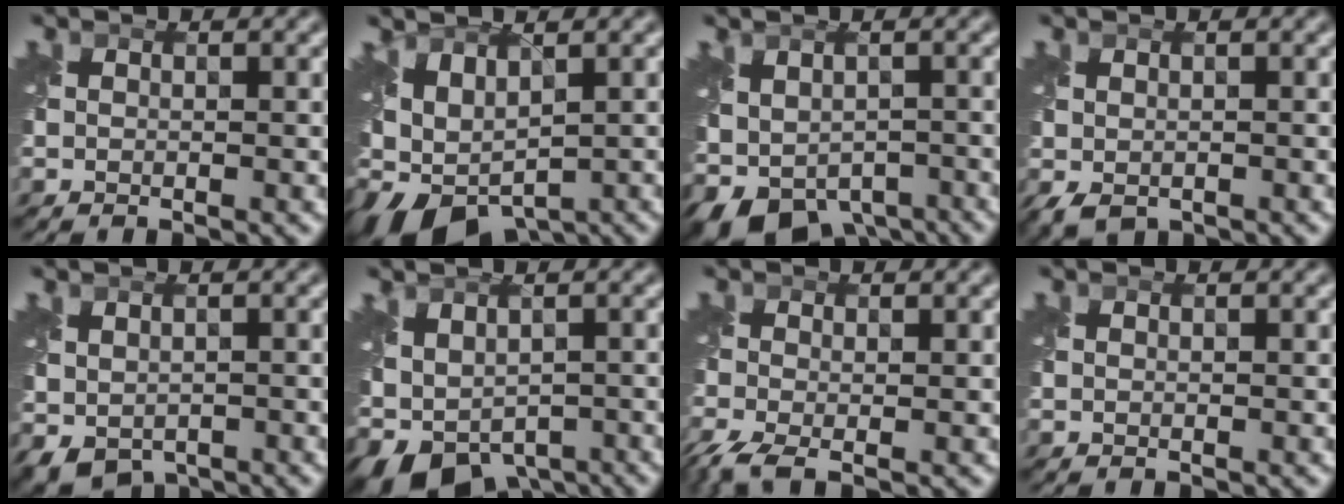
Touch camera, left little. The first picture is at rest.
{"total": 8.1, "force": [-3.2, 4.0, 6.3], "torque": [-0.125, -0.010, -0.055]}
{"total": 7.5, "force": [-4.2, 4.5, 4.4], "torque": [-0.076, -0.030, -0.055]}
{"total": 1.9, "force": [-1.0, 1.2, 1.2], "torque": [-0.029, -0.010, -0.012]}
{"total": 3.8, "force": [-1.6, 2.5, 2.3], "torque": [-0.048, -0.011, -0.024]}
{"total": 7.3, "force": [-3.6, 4.2, 4.8], "torque": [-0.089, -0.024, -0.042]}
{"total": 3.6, "force": [-2.3, 1.1, 2.6], "torque": [-0.067, -0.015, -0.052]}
{"total": 0.0}